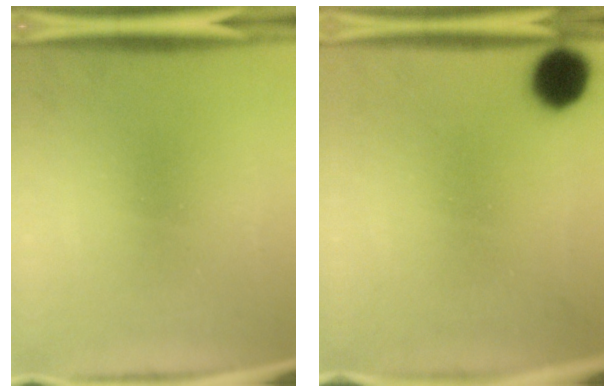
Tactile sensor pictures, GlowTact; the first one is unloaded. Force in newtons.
{"total": 4.1}